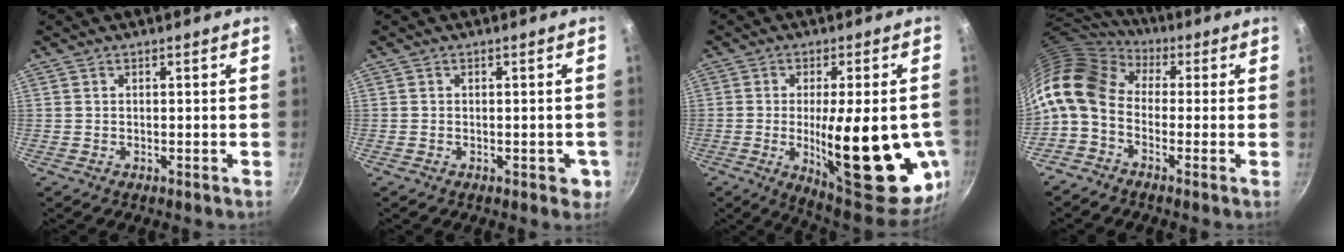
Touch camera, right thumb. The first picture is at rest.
{"total": 2.9, "force": [-0.8, 1.8, 2.1], "torque": [-0.008, 0.006, -0.011]}
{"total": 25.2, "force": [-4.2, 8.0, 23.6], "torque": [-0.300, -0.021, -0.045]}
{"total": 13.9, "force": [-0.1, 9.8, 9.9], "torque": [-0.187, 0.027, -0.026]}